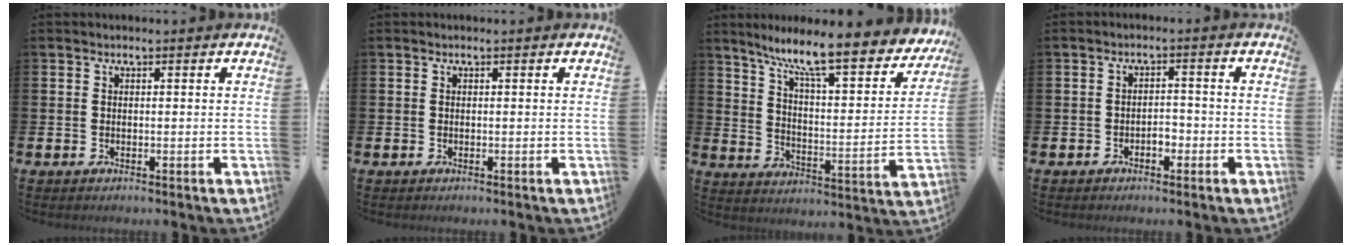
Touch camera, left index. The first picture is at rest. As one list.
[{"total": 0.0}, {"total": 10.5, "force": [8.8, 1.5, 5.5], "torque": [-0.122, -0.063, 0.140]}, {"total": 1.9, "force": [-1.0, 1.1, 1.1], "torque": [-0.022, 0.004, -0.022]}]